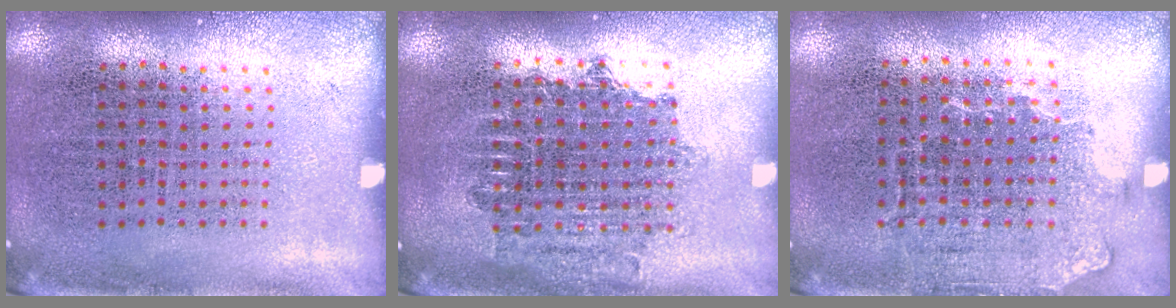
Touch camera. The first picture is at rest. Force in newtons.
{"total": 1.7, "press": 1.4, "slide": 1.0}
{"total": 1.4, "press": 1.1, "slide": 0.8}